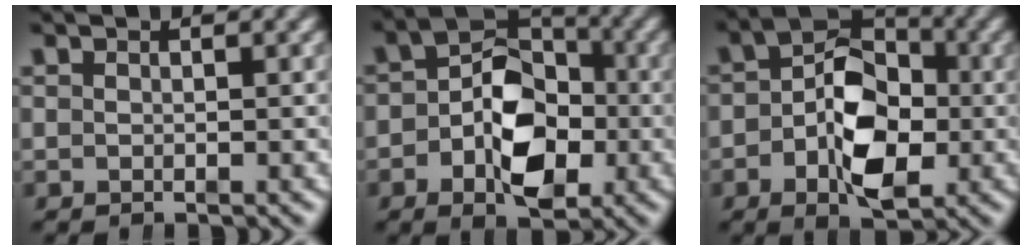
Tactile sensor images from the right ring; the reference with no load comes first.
{"total": 9.4, "force": [-1.7, 6.3, 6.7], "torque": [-0.095, -0.003, -0.031]}
{"total": 8.8, "force": [-1.4, 5.7, 6.6], "torque": [-0.097, 0.000, -0.028]}